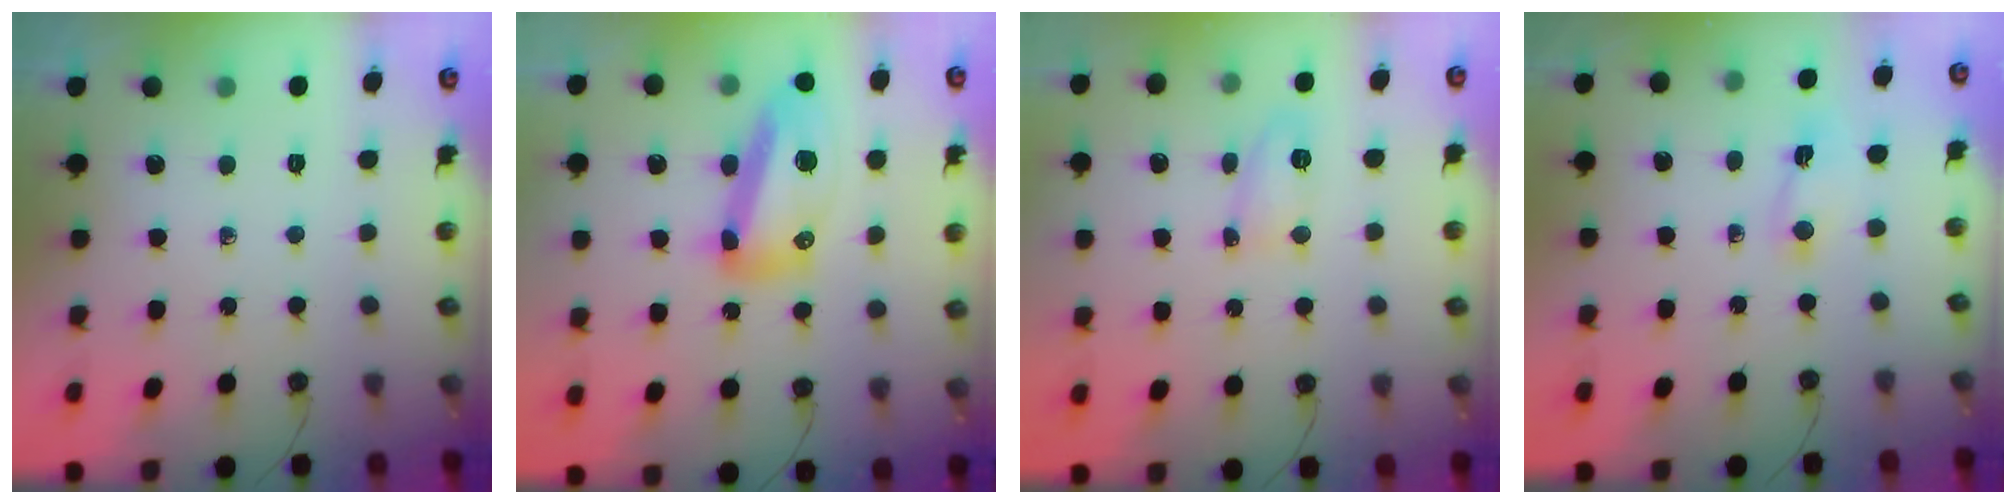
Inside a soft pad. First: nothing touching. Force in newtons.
{"total": 15.7, "press": 15.6, "slide": 1.4}
{"total": 20.9, "press": 8.5, "slide": 19.1}
{"total": 1.8, "press": 1.8, "slide": 0.3}